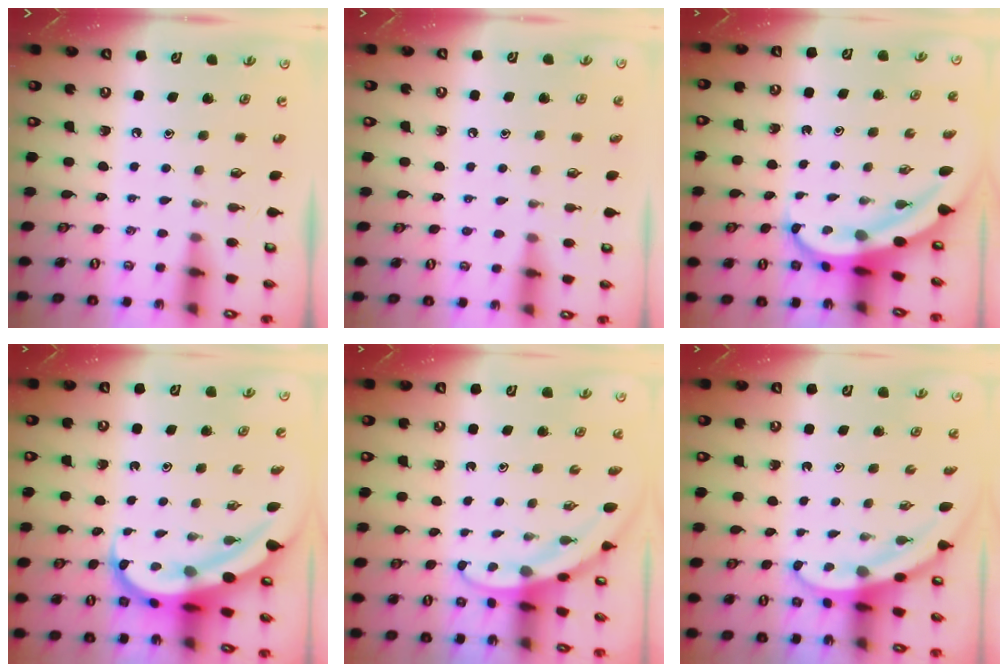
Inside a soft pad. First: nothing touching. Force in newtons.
{"total": 3.2, "press": 3.2, "slide": 0.4}
{"total": 6.1, "press": 6.0, "slide": 1.5}
{"total": 8.2, "press": 8.0, "slide": 1.7}
{"total": 2.8, "press": 2.8, "slide": 0.0}
{"total": 3.3, "press": 3.3, "slide": 0.2}